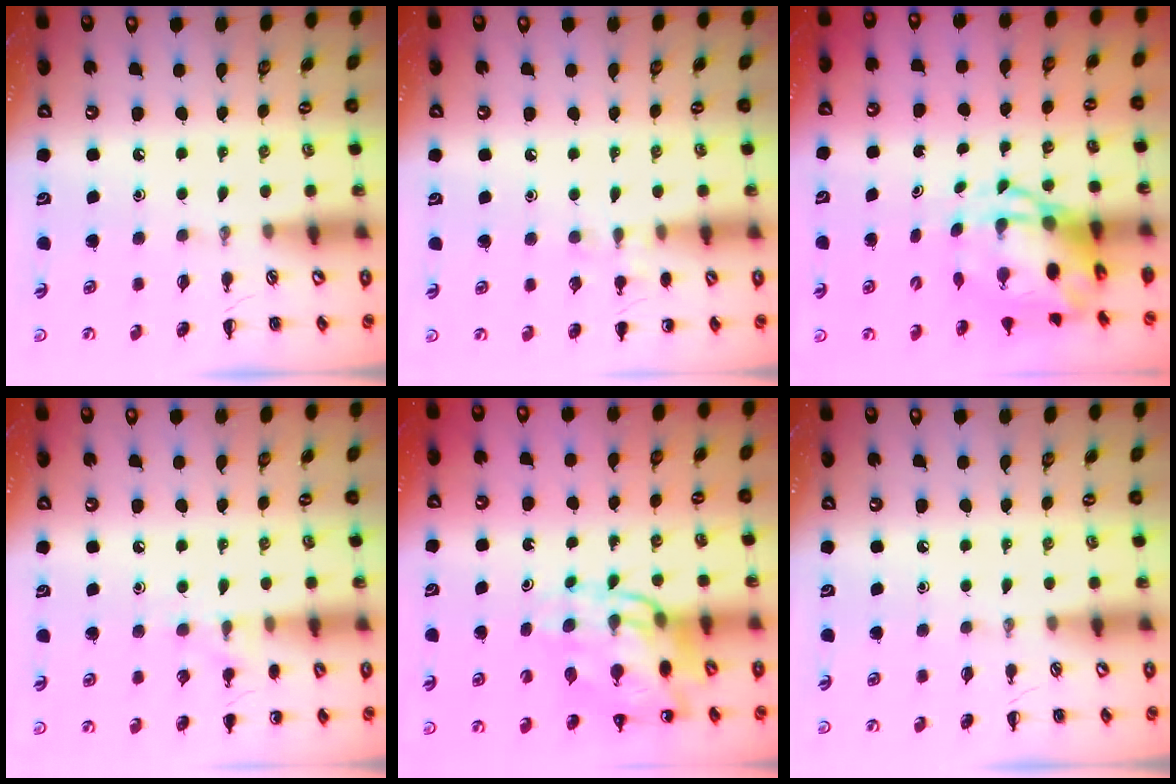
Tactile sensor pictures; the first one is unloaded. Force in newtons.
{"total": 5.4, "press": 5.1, "slide": 1.6}
{"total": 6.0, "press": 5.8, "slide": 1.7}
{"total": 7.4, "press": 7.2, "slide": 1.6}
{"total": 12.3, "press": 11.8, "slide": 3.6}
{"total": 0.0}